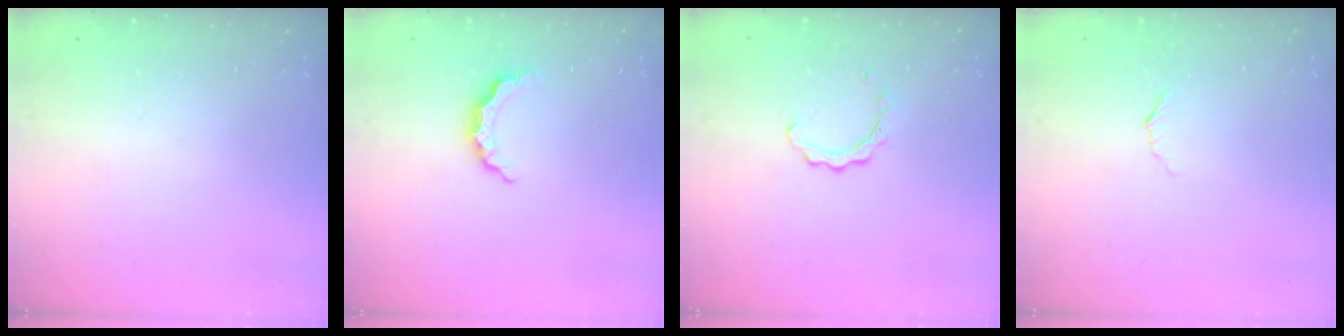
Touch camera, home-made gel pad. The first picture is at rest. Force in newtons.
{"total": 5.3, "press": 5.2, "slide": 0.8}
{"total": 2.1, "press": 2.1, "slide": 0.1}
{"total": 3.9, "press": 3.9, "slide": 0.4}